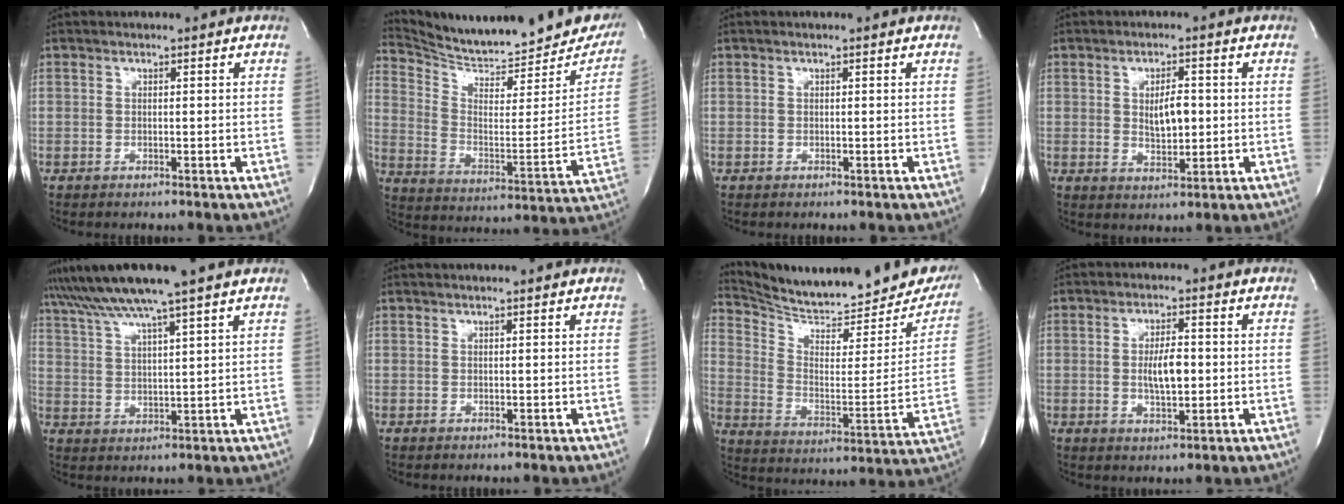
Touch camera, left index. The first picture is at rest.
{"total": 23.9, "force": [22.0, 4.6, 8.2], "torque": [-0.132, -0.076, 0.300]}
{"total": 0.0}
{"total": 4.4, "force": [0.3, 1.9, 4.0], "torque": [-0.067, -0.004, 0.010]}
{"total": 10.6, "force": [8.7, -1.8, 5.8], "torque": [-0.113, 0.017, 0.147]}
{"total": 2.4, "force": [2.3, 0.0, 0.7], "torque": [-0.012, 0.013, 0.026]}
{"total": 24.5, "force": [22.3, 4.7, 9.1], "torque": [-0.148, -0.076, 0.303]}
{"total": 4.9, "force": [-0.2, 1.6, 4.6], "torque": [-0.084, -0.002, -0.001]}